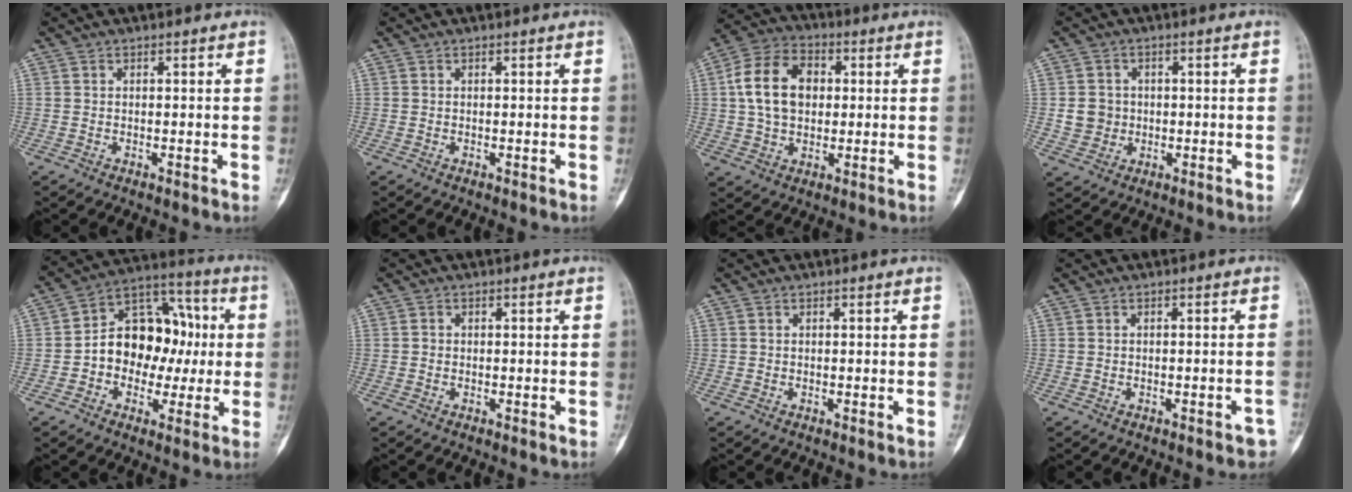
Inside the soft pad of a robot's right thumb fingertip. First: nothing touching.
{"total": 0.0}
{"total": 13.0, "force": [1.8, 9.2, 9.1], "torque": [-0.144, 0.014, 0.024]}
{"total": 4.5, "force": [0.0, 4.3, 1.5], "torque": [-0.007, 0.004, 0.003]}
{"total": 15.4, "force": [-0.5, 11.5, 10.2], "torque": [-0.109, 0.046, -0.016]}
{"total": 0.6, "force": [0.0, 0.6, 0.2], "torque": [0.004, 0.002, -0.003]}
{"total": 0.0}
{"total": 2.7, "force": [-2.0, 1.0, 1.6], "torque": [-0.016, 0.016, -0.017]}